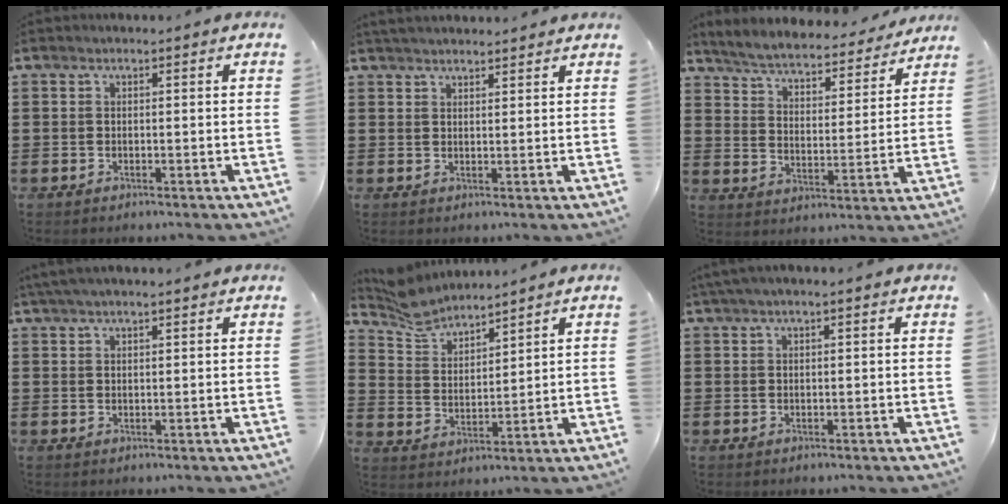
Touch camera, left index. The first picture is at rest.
{"total": 2.3, "force": [2.3, 0.2, 0.3], "torque": [-0.011, 0.000, 0.044]}
{"total": 4.6, "force": [4.6, -0.2, 0.7], "torque": [-0.038, -0.038, 0.073]}
{"total": 2.2, "force": [1.9, 0.1, 1.1], "torque": [-0.024, 0.003, 0.035]}
{"total": 5.2, "force": [4.9, 1.2, 1.1], "torque": [-0.044, -0.014, 0.089]}
{"total": 1.7, "force": [1.1, 0.0, 1.3], "torque": [-0.026, 0.002, 0.020]}